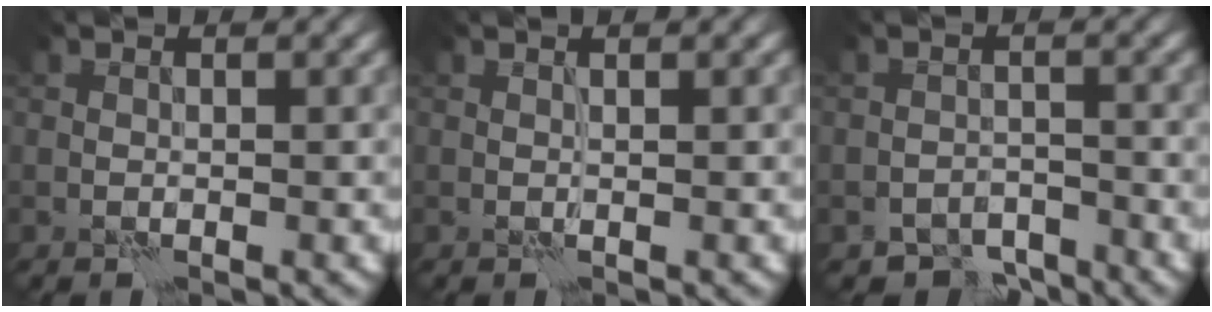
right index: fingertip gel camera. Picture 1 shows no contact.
{"total": 0.6, "force": [0.2, -0.5, -0.2], "torque": [0.001, 0.001, 0.003]}
{"total": 3.7, "force": [-3.3, 1.6, 0.6], "torque": [0.005, 0.002, -0.057]}